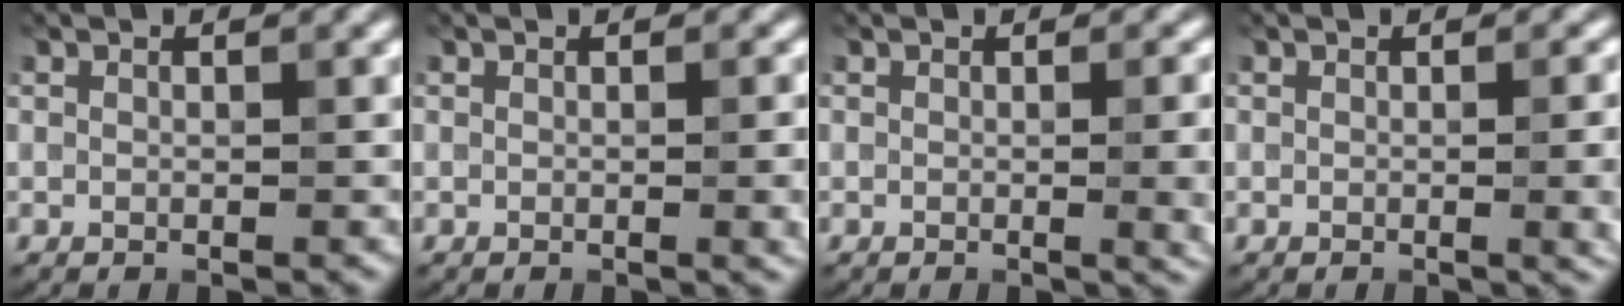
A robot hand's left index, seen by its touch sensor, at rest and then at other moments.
{"total": 2.4, "force": [-0.2, 0.7, 2.2], "torque": [-0.022, -0.002, -0.004]}
{"total": 4.7, "force": [-0.3, 1.9, 4.3], "torque": [-0.032, -0.003, 0.002]}
{"total": 3.7, "force": [-0.3, 1.3, 3.5], "torque": [-0.032, -0.001, -0.002]}